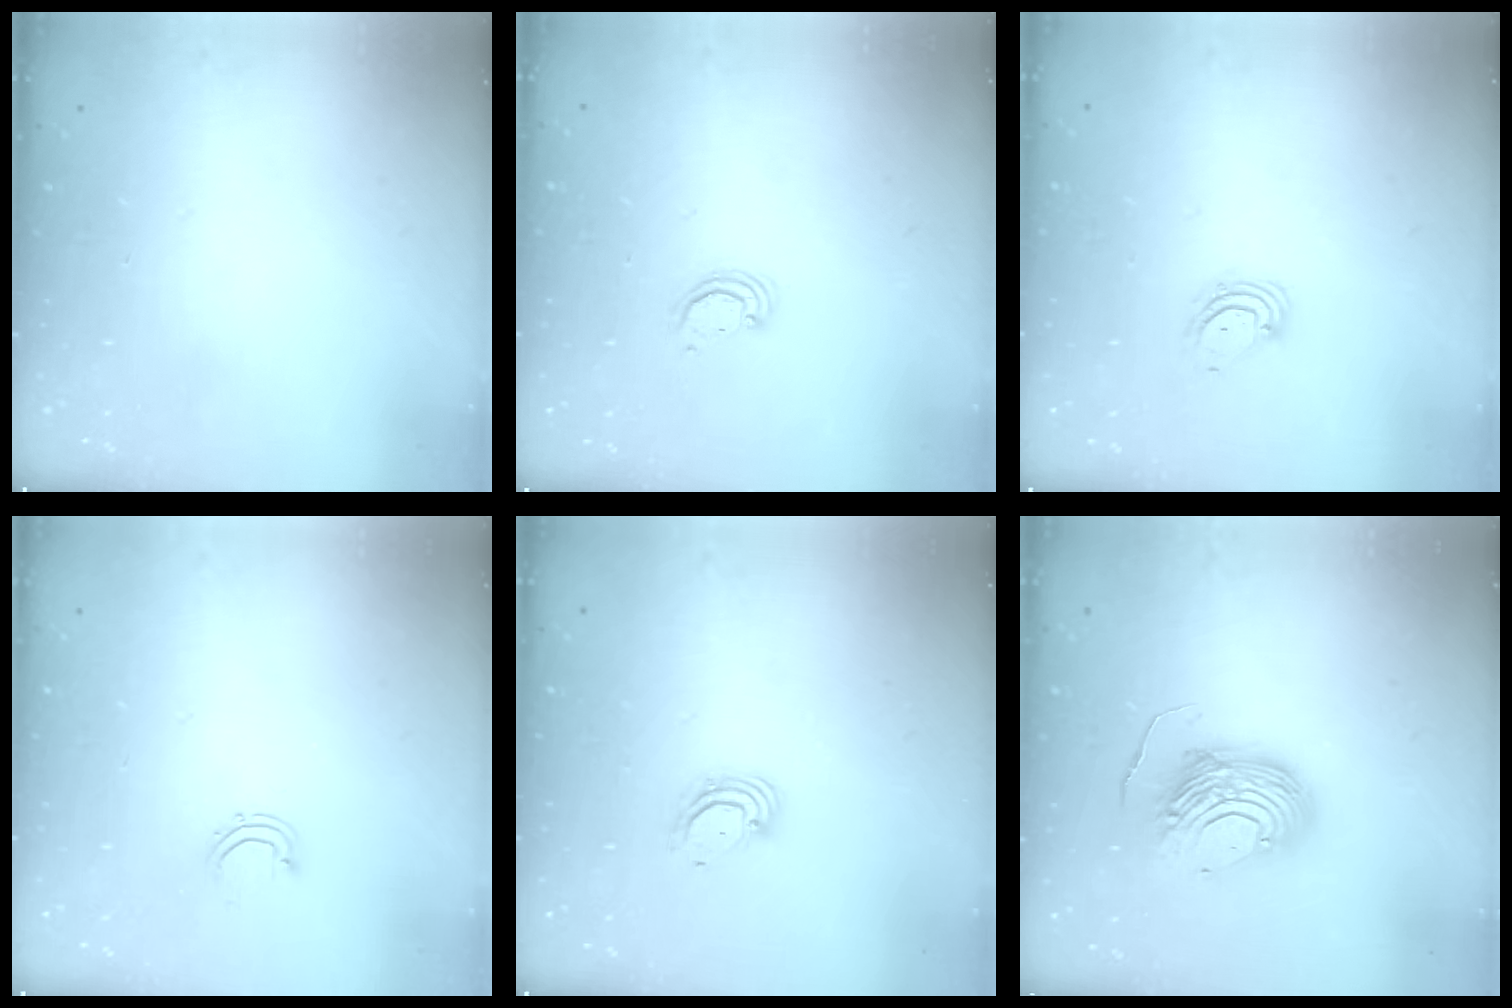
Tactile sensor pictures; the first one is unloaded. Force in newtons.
{"total": 2.0, "press": 2.0, "slide": 0.2}
{"total": 4.7, "press": 4.7, "slide": 0.6}
{"total": 3.9, "press": 3.8, "slide": 0.7}
{"total": 4.3, "press": 4.3, "slide": 0.2}
{"total": 12.4, "press": 12.3, "slide": 1.0}